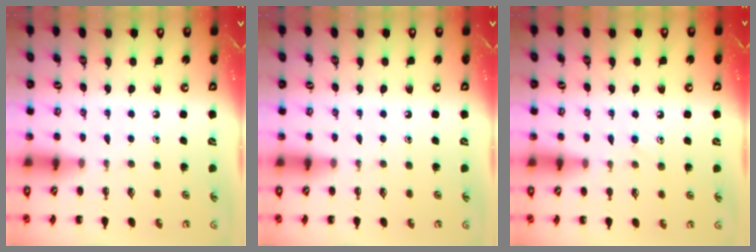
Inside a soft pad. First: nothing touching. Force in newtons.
{"total": 0.0}
{"total": 7.0, "press": 6.6, "slide": 2.1}